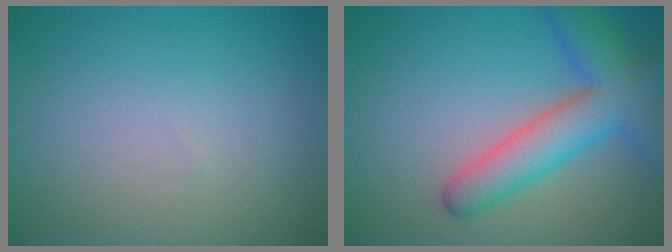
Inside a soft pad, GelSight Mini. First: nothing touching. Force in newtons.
{"total": 6.5, "press": 6.5, "slide": 0.3}